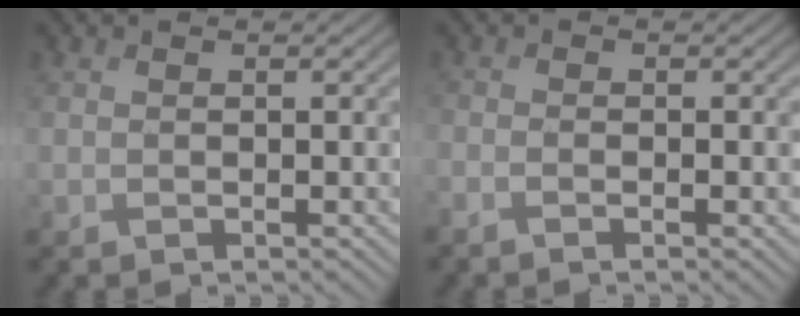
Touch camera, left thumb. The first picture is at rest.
{"total": 1.8, "force": [-1.2, 0.4, 1.3], "torque": [-0.028, -0.005, -0.027]}